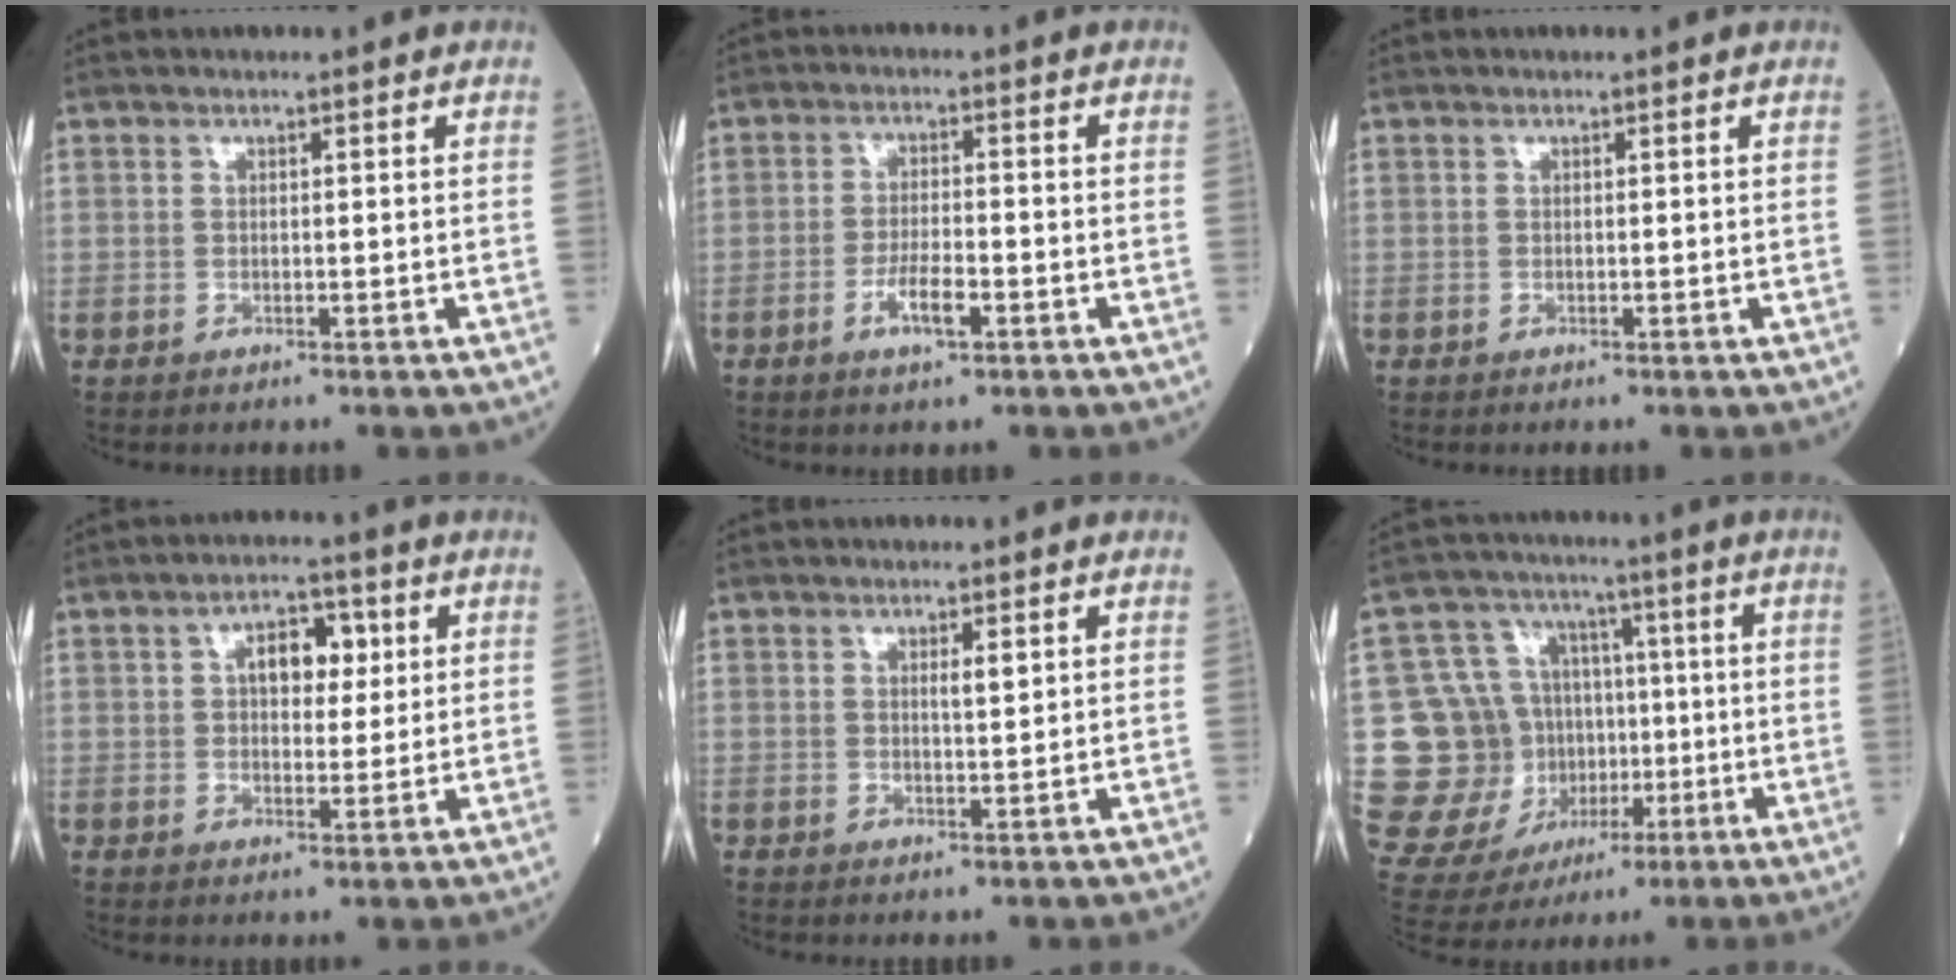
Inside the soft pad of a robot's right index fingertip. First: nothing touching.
{"total": 4.4, "force": [-2.0, 0.9, 3.8], "torque": [-0.073, 0.000, -0.037]}
{"total": 0.0}
{"total": 6.0, "force": [1.6, 3.3, 4.7], "torque": [-0.069, 0.018, 0.024]}
{"total": 1.6, "force": [0.7, 0.3, 1.5], "torque": [-0.024, -0.003, 0.009]}
{"total": 17.1, "force": [-1.7, 14.3, 9.2], "torque": [-0.188, 0.050, 0.004]}